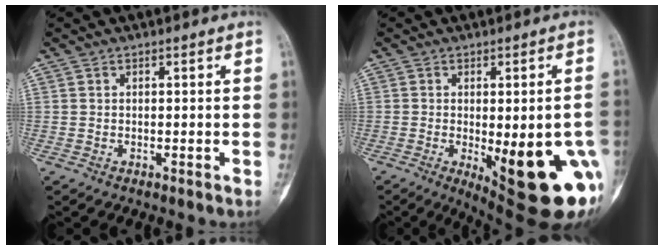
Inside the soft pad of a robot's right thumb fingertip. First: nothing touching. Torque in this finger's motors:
{"motor_torque": [-0.13, 1.69, 1.89, -0.70, 0.01]}